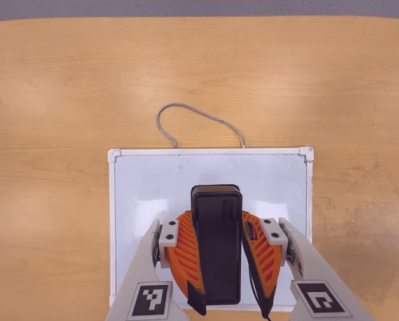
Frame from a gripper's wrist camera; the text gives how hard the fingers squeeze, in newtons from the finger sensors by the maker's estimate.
{"total": 7.9, "left": 6.3, "right": 9.4}